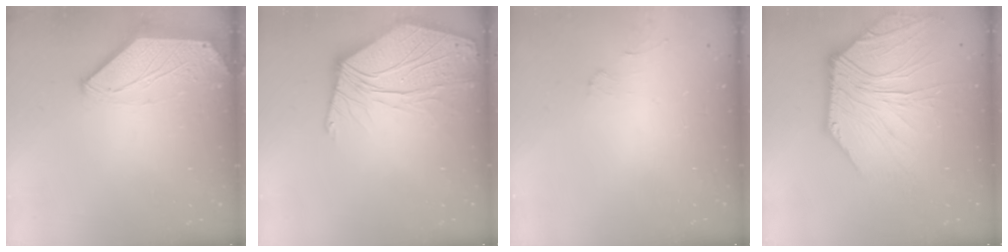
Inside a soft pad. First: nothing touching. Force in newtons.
{"total": 10.7, "press": 10.6, "slide": 1.8}
{"total": 0.6, "press": 0.5, "slide": 0.4}
{"total": 11.0, "press": 10.9, "slide": 1.5}